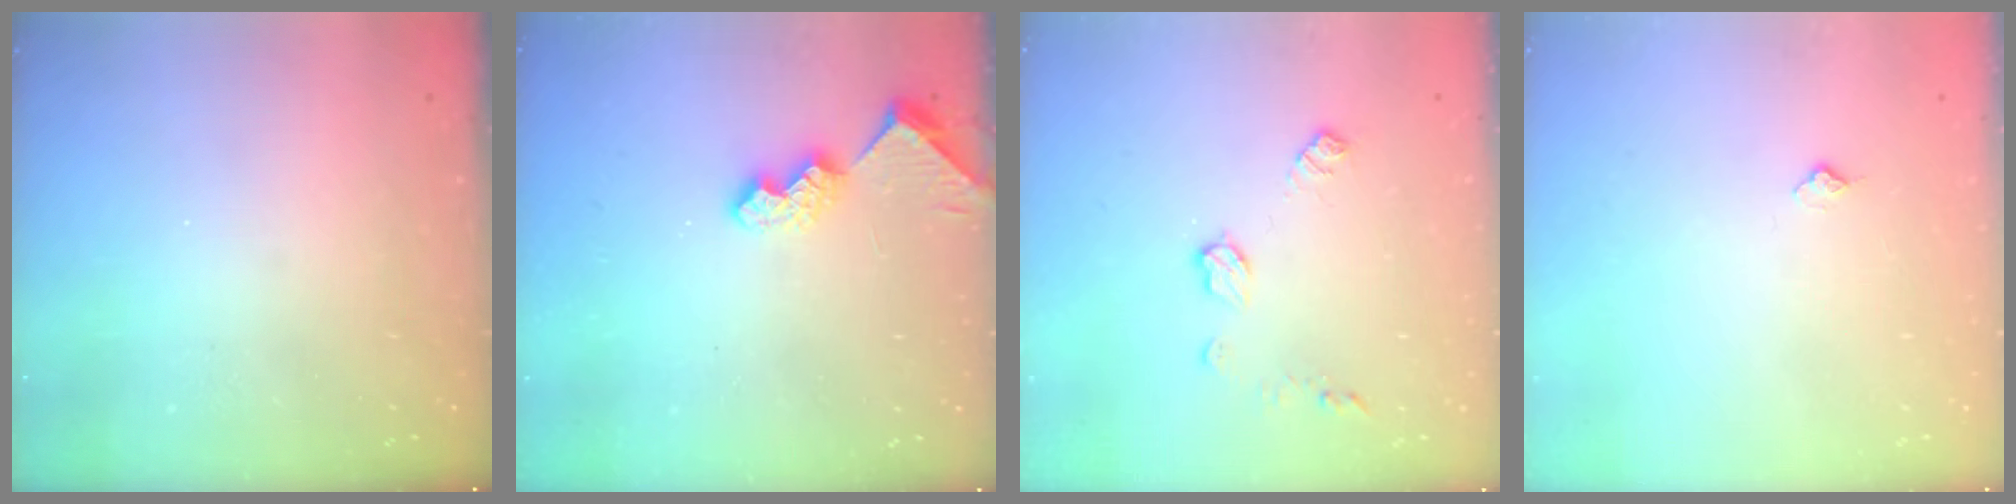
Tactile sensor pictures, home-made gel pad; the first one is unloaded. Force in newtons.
{"total": 8.5, "press": 8.5, "slide": 0.6}
{"total": 7.1, "press": 7.1, "slide": 0.3}
{"total": 3.3, "press": 3.3, "slide": 0.2}